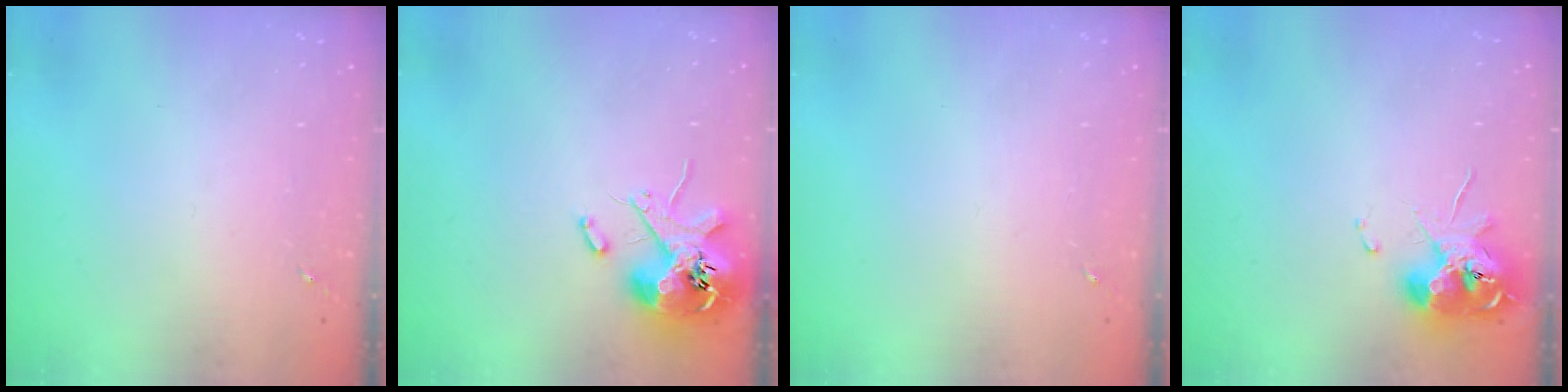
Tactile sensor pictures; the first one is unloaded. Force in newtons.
{"total": 11.8, "press": 11.6, "slide": 1.8}
{"total": 0.0}
{"total": 11.3, "press": 11.2, "slide": 1.4}